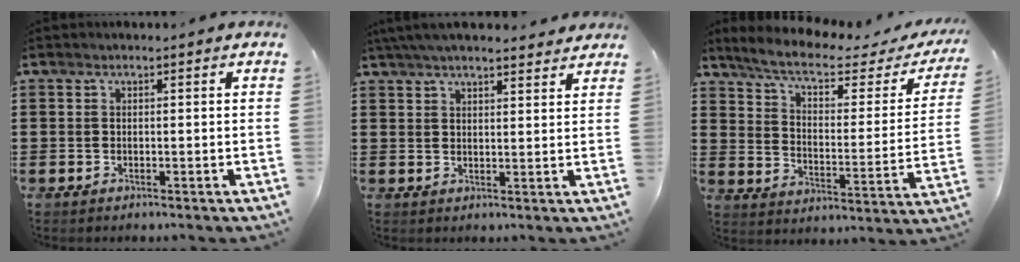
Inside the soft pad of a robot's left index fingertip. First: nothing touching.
{"total": 4.5, "force": [4.2, 0.3, 1.6], "torque": [-0.042, -0.005, 0.079]}
{"total": 6.5, "force": [4.8, 1.2, 4.2], "torque": [-0.101, -0.024, 0.078]}